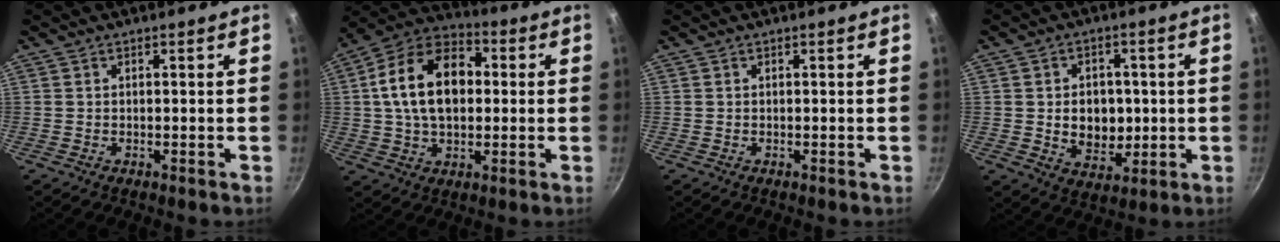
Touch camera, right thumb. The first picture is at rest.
{"total": 17.7, "force": [2.0, 11.7, 13.2], "torque": [-0.197, 0.027, 0.019]}
{"total": 0.0}
{"total": 9.4, "force": [0.1, 7.1, 6.1], "torque": [-0.064, -0.007, 0.011]}